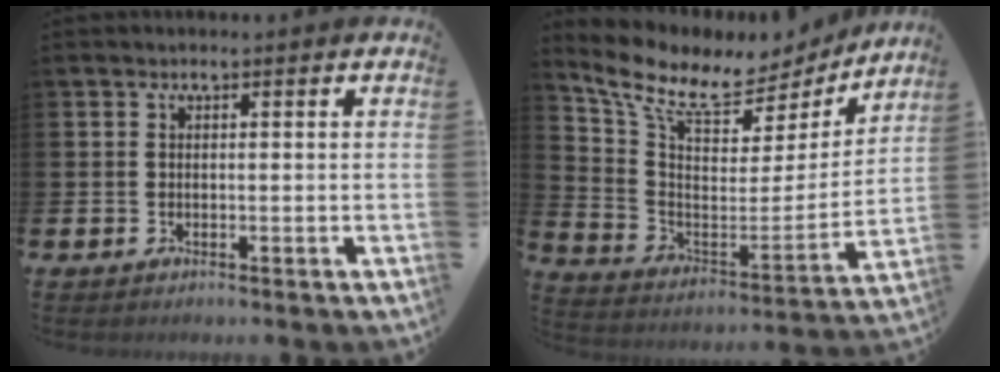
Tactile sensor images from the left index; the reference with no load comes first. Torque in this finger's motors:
{"motor_torque": [1.07, -1.07, 0.35, 0.21]}